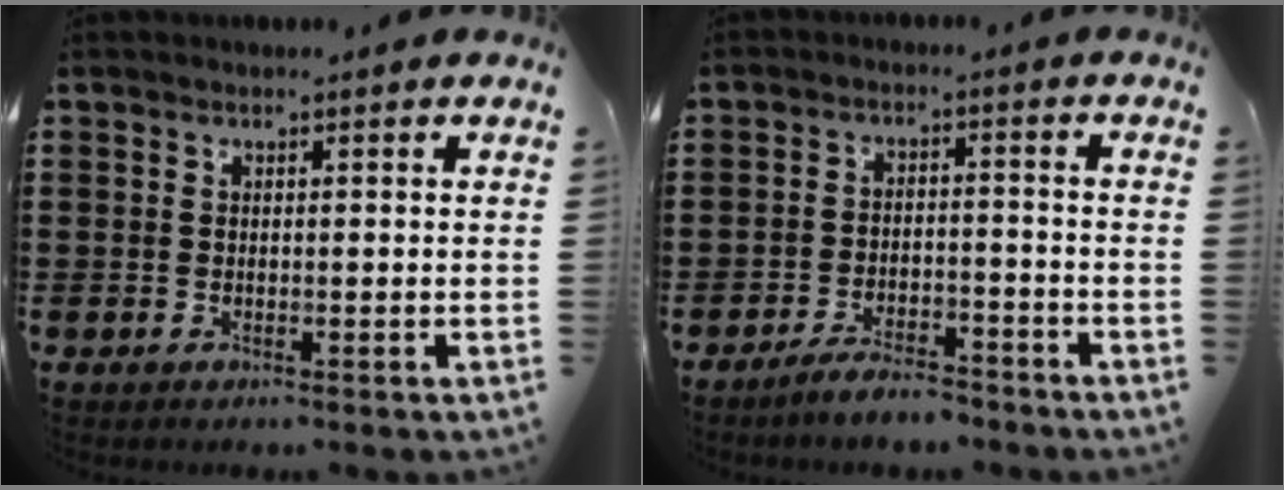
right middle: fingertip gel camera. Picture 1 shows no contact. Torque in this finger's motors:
{"motor_torque": [1.33, -0.15, 0.26, 0.21]}